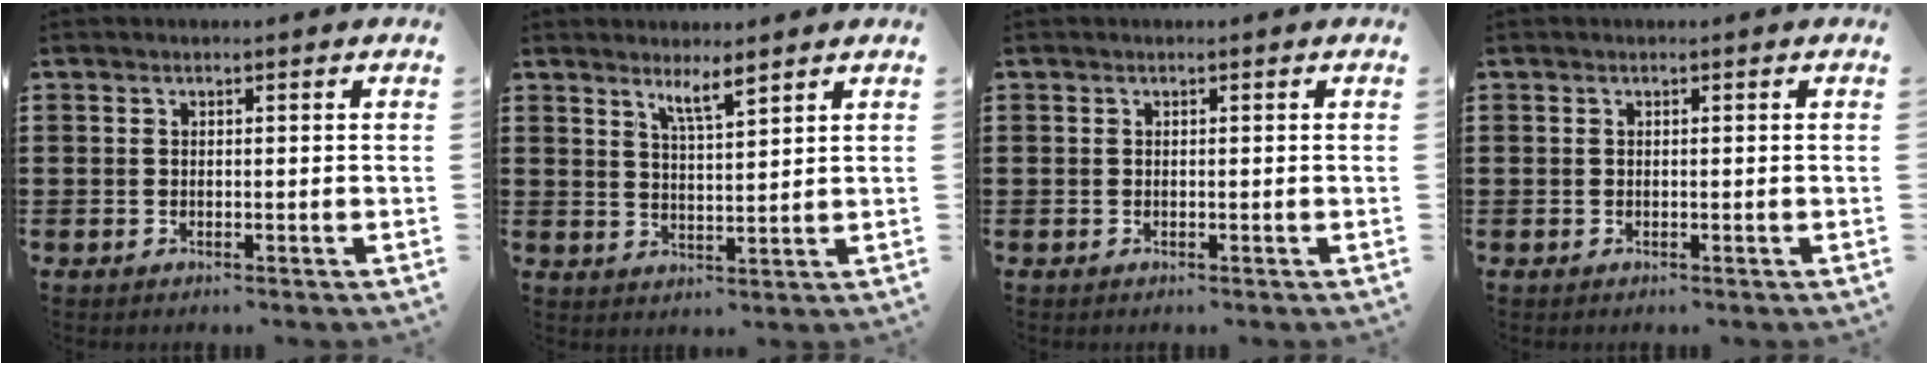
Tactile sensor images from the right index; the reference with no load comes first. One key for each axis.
{"total": 3.7, "fx": 2.9, "fy": 0.2, "fz": 2.3, "tx": -0.043, "ty": 0.000, "tz": 0.049}
{"total": 0.0}
{"total": 0.0}